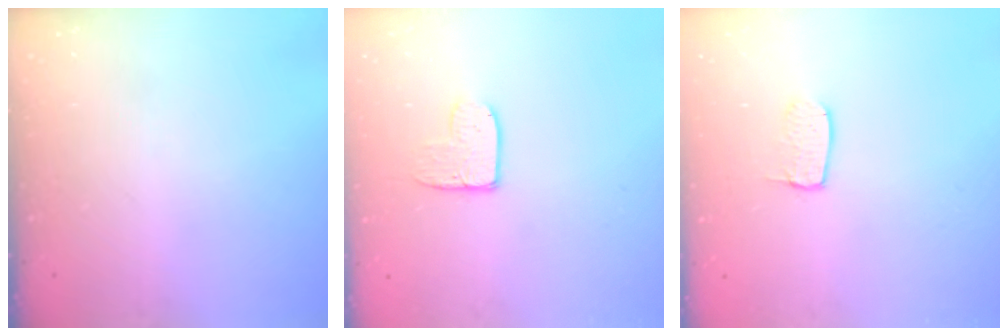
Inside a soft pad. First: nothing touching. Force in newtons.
{"total": 7.9, "press": 7.9, "slide": 0.6}
{"total": 5.5, "press": 5.5, "slide": 0.2}